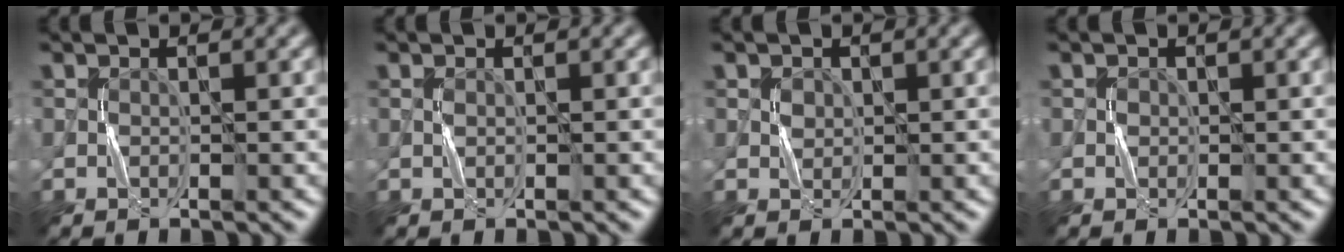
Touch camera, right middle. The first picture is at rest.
{"total": 0.0}
{"total": 0.9, "force": [0.2, 0.8, 0.3], "torque": [-0.005, 0.000, 0.005]}
{"total": 0.6, "force": [0.0, 0.6, 0.1], "torque": [0.002, -0.001, -0.002]}